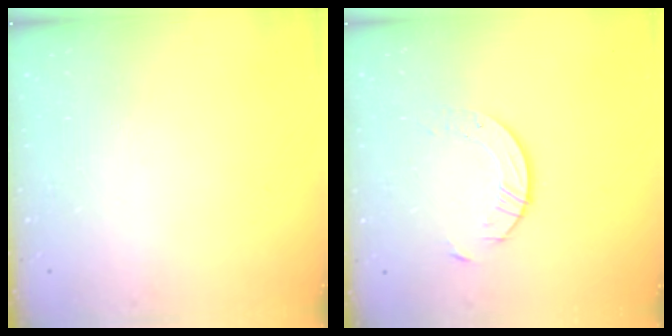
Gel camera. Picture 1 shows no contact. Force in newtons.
{"total": 5.3, "press": 5.3, "slide": 0.6}